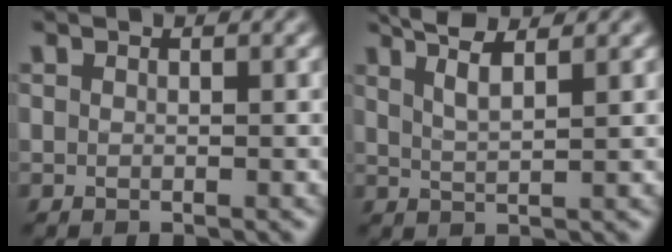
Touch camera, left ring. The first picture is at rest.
{"total": 4.2, "force": [2.9, 1.0, 2.9], "torque": [-0.038, 0.016, 0.035]}